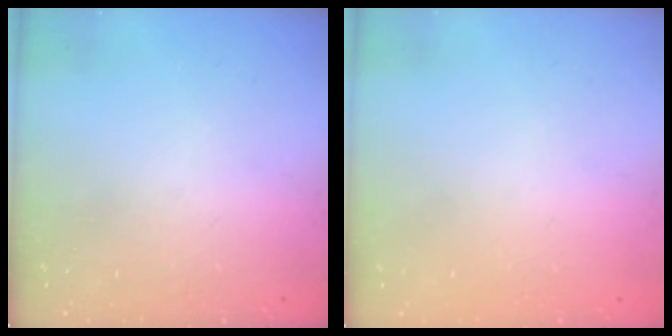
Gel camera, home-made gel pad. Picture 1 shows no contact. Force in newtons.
{"total": 1.9, "press": 1.9, "slide": 0.1}